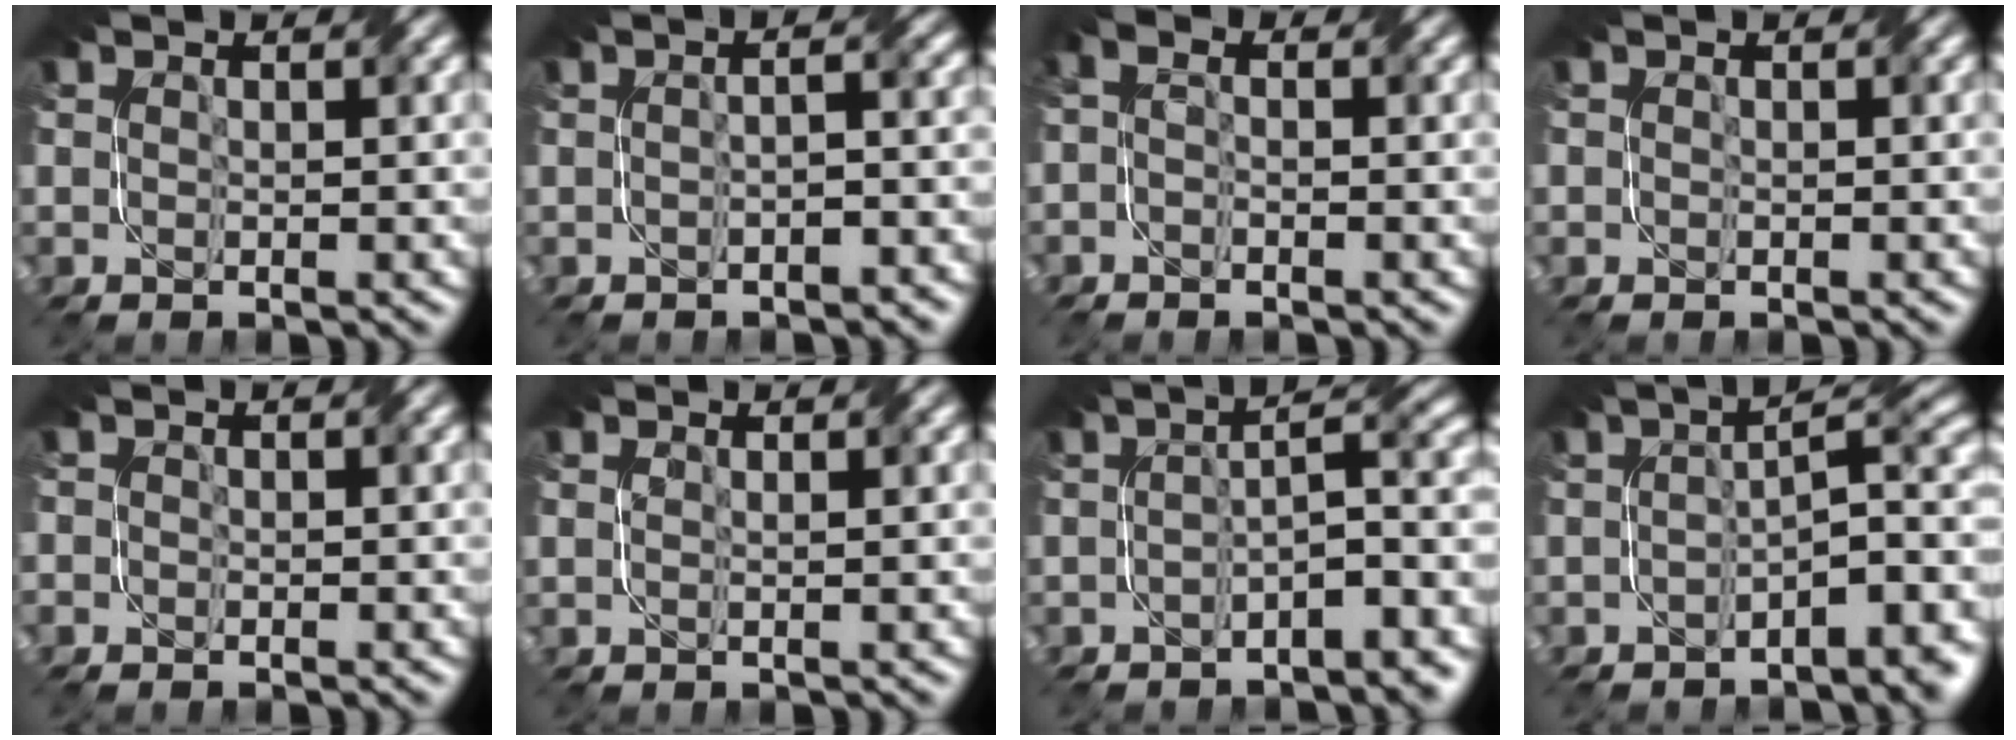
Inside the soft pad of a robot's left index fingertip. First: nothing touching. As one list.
[{"total": 2.4, "force": [-0.8, 0.7, 2.1], "torque": [-0.026, 0.004, -0.016]}, {"total": 1.5, "force": [-0.5, 0.7, 1.3], "torque": [-0.027, -0.001, -0.011]}, {"total": 0.0}, {"total": 0.6, "force": [-0.1, 0.6, 0.0], "torque": [0.002, -0.007, -0.006]}, {"total": 0.7, "force": [0.4, 0.2, 0.4], "torque": [-0.010, -0.003, 0.004]}, {"total": 7.1, "force": [-2.6, 2.2, 6.2], "torque": [-0.074, 0.015, -0.043]}, {"total": 8.1, "force": [-2.2, 2.7, 7.3], "torque": [-0.085, 0.010, -0.031]}]